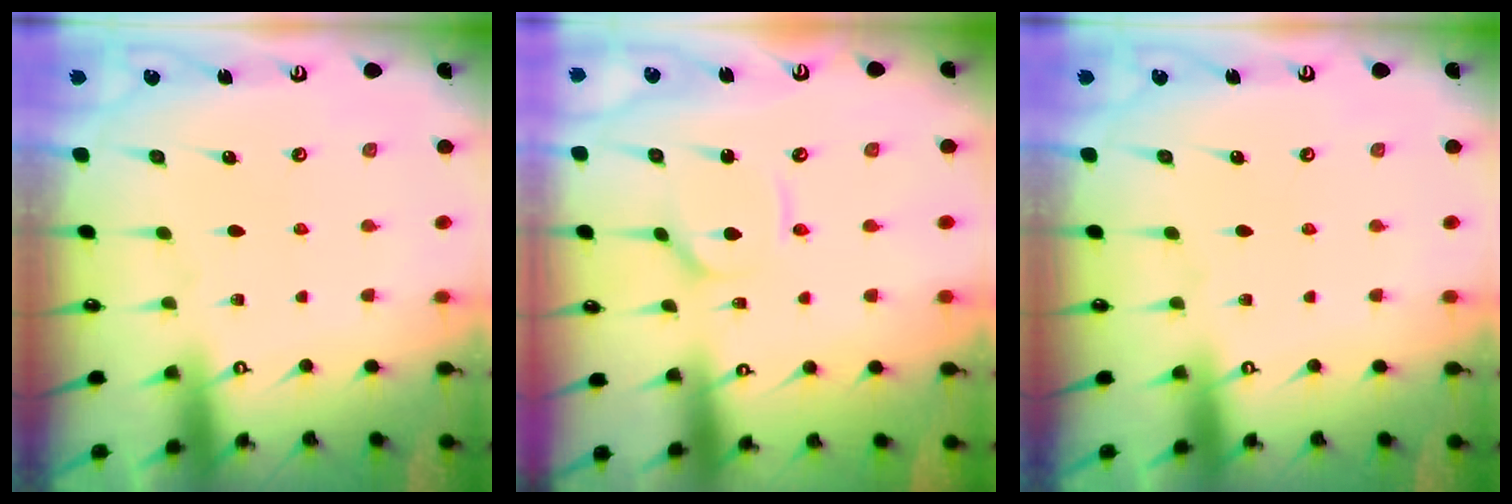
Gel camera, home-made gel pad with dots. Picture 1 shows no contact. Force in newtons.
{"total": 2.9, "press": 2.9, "slide": 0.4}
{"total": 0.0}